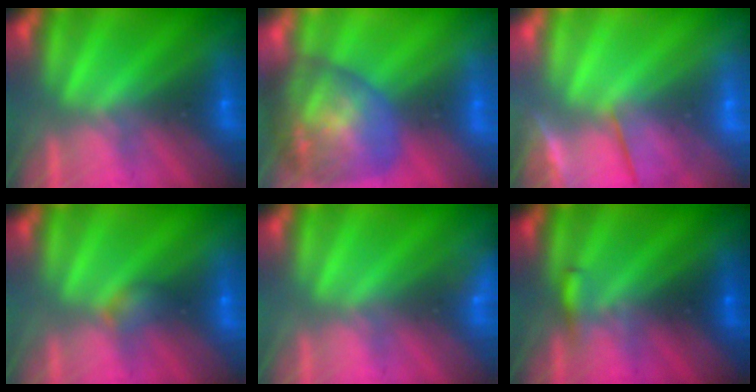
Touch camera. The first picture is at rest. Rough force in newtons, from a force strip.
{"total": 7.2}
{"total": 3.6}
{"total": 2.2}
{"total": 2.9}
{"total": 3.5}